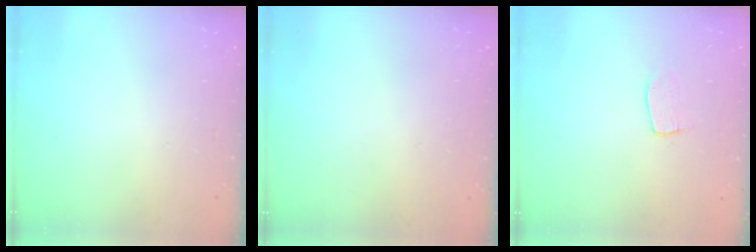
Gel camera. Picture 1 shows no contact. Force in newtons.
{"total": 0.6, "press": 0.6, "slide": 0.1}
{"total": 5.9, "press": 5.9, "slide": 0.3}